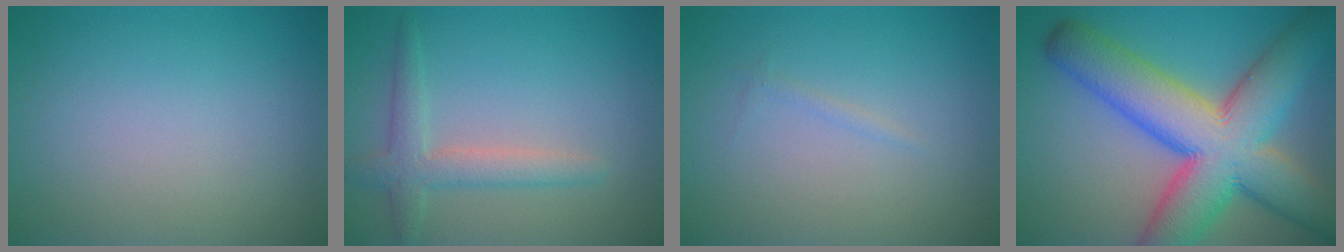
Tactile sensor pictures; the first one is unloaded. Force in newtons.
{"total": 3.0, "press": 3.0, "slide": 0.1}
{"total": 0.5, "press": 0.5, "slide": 0.0}
{"total": 13.6, "press": 13.6, "slide": 0.6}